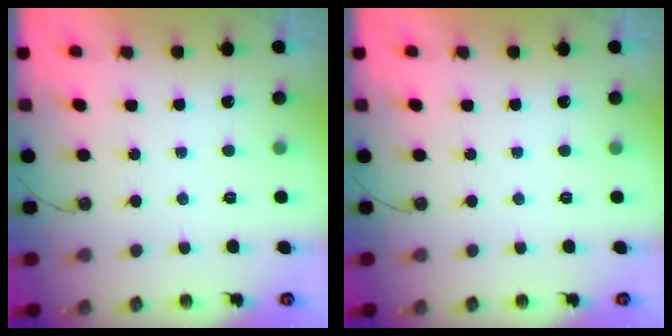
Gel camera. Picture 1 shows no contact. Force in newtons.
{"total": 0.0}